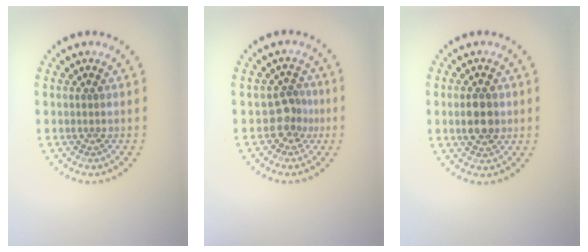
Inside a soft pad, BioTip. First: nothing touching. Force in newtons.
{"total": 2.3, "press": 1.8, "slide": 1.6}
{"total": 3.4, "press": 3.4, "slide": 0.2}